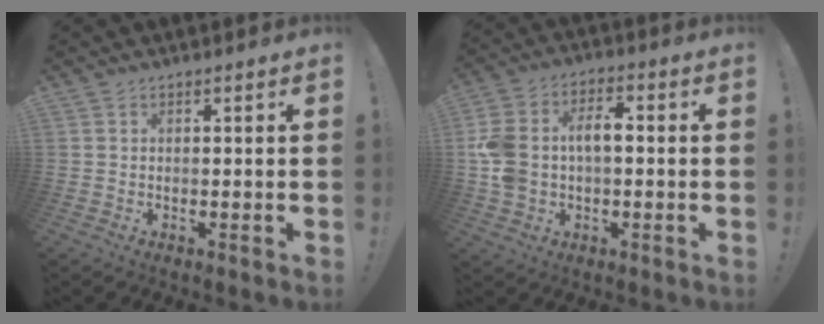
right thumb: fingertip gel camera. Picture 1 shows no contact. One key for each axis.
{"total": 11.9, "fx": 0.1, "fy": 8.3, "fz": 8.6, "tx": -0.186, "ty": 0.012, "tz": 0.003}